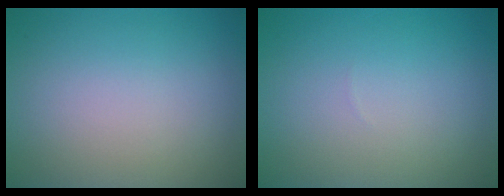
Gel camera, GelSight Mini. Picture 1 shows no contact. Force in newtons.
{"total": 0.0}